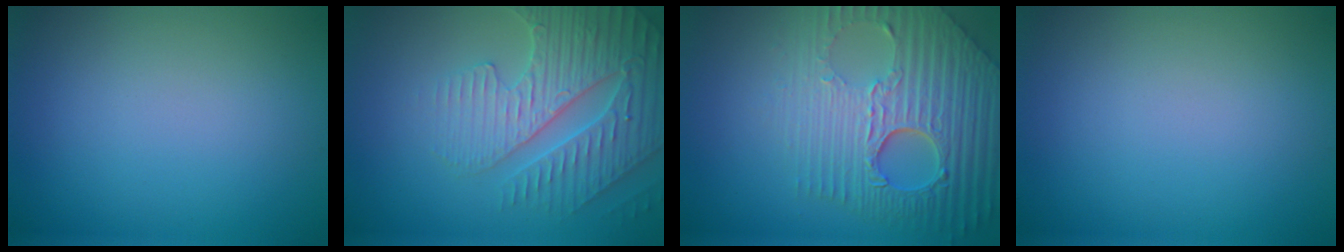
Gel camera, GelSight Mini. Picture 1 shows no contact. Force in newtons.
{"total": 4.7, "press": 4.6, "slide": 1.1}
{"total": 9.1, "press": 6.1, "slide": 6.7}
{"total": 0.0}